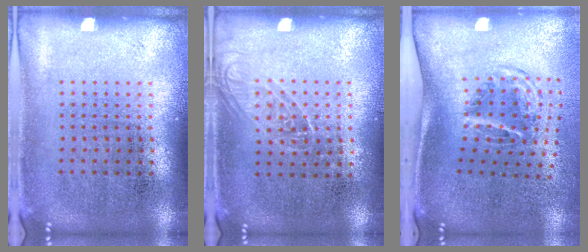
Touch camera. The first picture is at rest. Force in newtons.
{"total": 1.1, "press": 1.0, "slide": 0.6}
{"total": 2.0, "press": 1.2, "slide": 1.6}